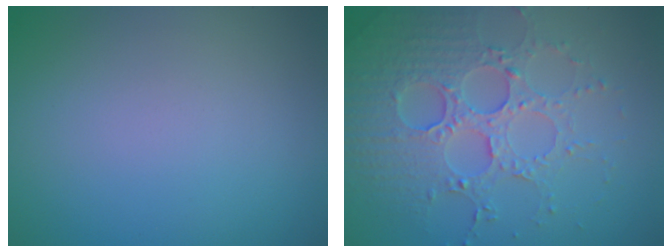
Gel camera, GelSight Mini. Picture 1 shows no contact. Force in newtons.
{"total": 5.1, "press": 4.5, "slide": 2.3}